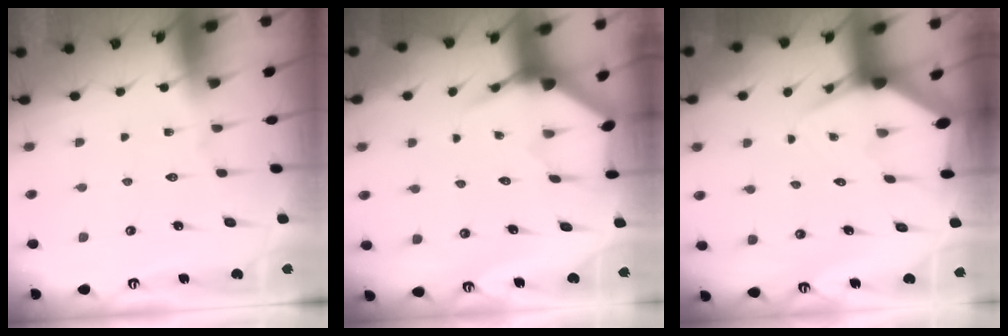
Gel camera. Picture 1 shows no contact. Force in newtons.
{"total": 4.0, "press": 3.9, "slide": 0.5}
{"total": 3.5, "press": 3.5, "slide": 0.5}